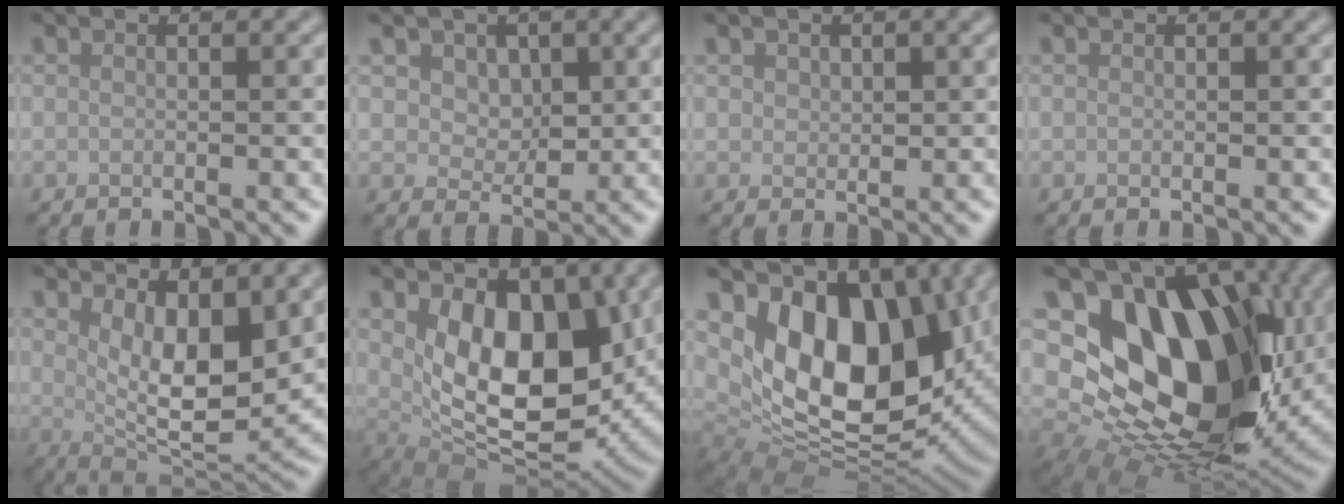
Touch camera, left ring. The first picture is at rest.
{"total": 4.5, "force": [2.0, 3.4, 2.2], "torque": [-0.050, -0.012, 0.038]}
{"total": 1.3, "force": [0.7, 1.0, 0.4], "torque": [-0.008, -0.003, 0.012]}
{"total": 0.0}
{"total": 8.1, "force": [2.6, 3.5, 6.8], "torque": [-0.113, -0.023, 0.047]}
{"total": 10.2, "force": [2.2, 6.0, 8.0], "torque": [-0.128, -0.027, 0.043]}
{"total": 14.2, "force": [3.3, 9.1, 10.5], "torque": [-0.158, -0.021, 0.060]}
{"total": 18.4, "force": [3.1, 13.2, 12.5], "torque": [-0.205, -0.022, 0.079]}